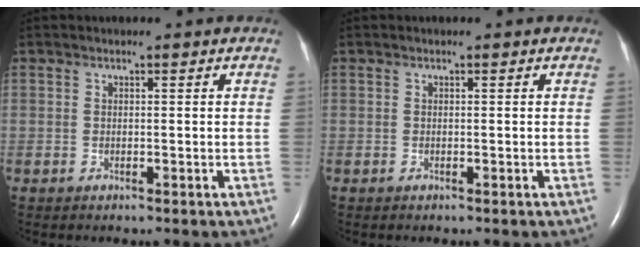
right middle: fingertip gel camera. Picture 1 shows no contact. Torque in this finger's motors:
{"motor_torque": [0.04, -0.02, 0.01, 0.00]}